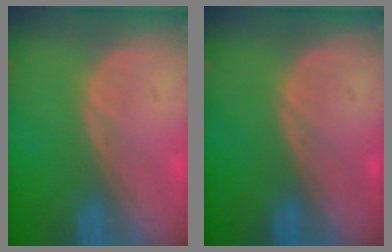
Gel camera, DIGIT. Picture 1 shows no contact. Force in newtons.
{"total": 0.0}